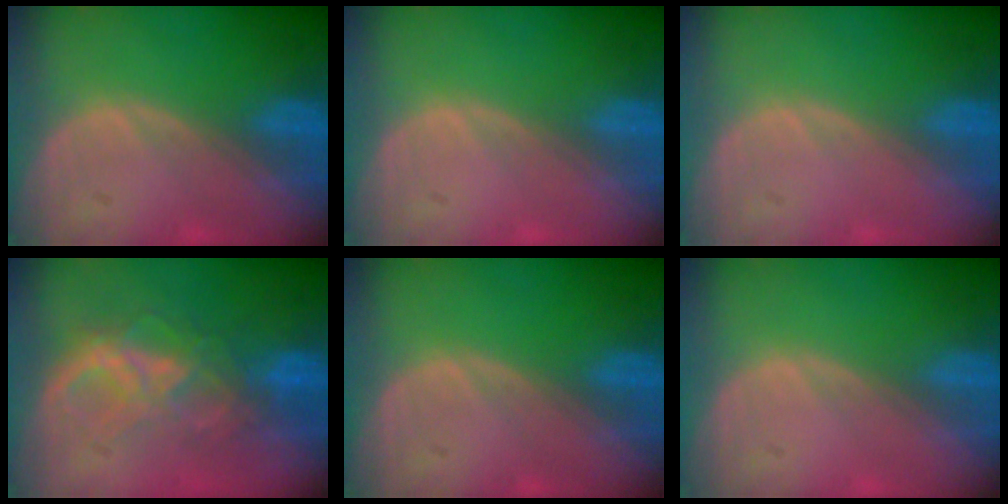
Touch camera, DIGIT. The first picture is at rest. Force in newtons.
{"total": 0.0}
{"total": 0.0}
{"total": 6.5, "press": 6.5, "slide": 0.3}
{"total": 0.0}
{"total": 0.0}